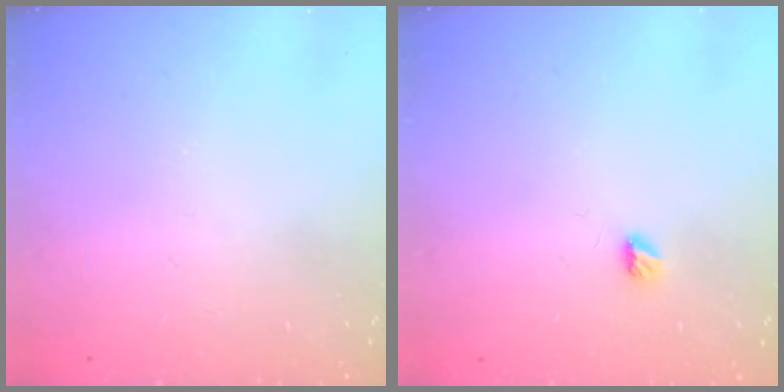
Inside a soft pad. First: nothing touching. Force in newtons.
{"total": 3.3, "press": 3.3, "slide": 0.4}